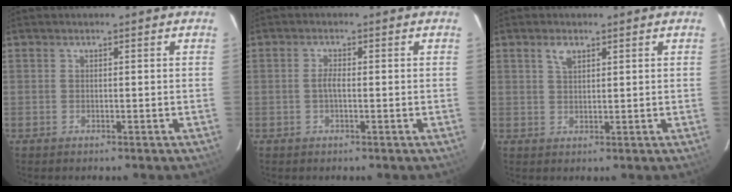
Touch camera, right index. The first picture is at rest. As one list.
[{"total": 1.7, "force": [-0.3, 0.5, 1.6], "torque": [-0.033, 0.004, -0.008]}, {"total": 2.5, "force": [1.5, 1.2, 1.6], "torque": [-0.029, 0.006, 0.028]}]